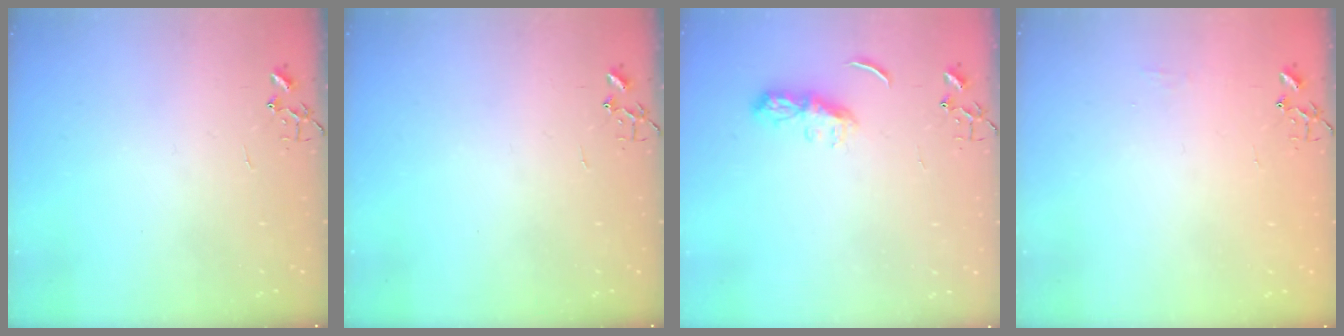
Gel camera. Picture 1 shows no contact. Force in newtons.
{"total": 0.0}
{"total": 6.5, "press": 6.4, "slide": 0.6}
{"total": 4.6, "press": 4.6, "slide": 0.7}